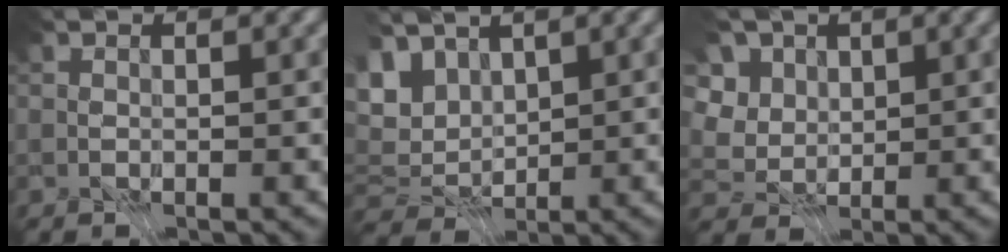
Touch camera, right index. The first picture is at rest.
{"total": 4.1, "force": [1.1, 1.6, 3.6], "torque": [-0.086, 0.004, 0.038]}
{"total": 4.8, "force": [1.6, 3.9, 2.1], "torque": [-0.064, 0.002, 0.029]}